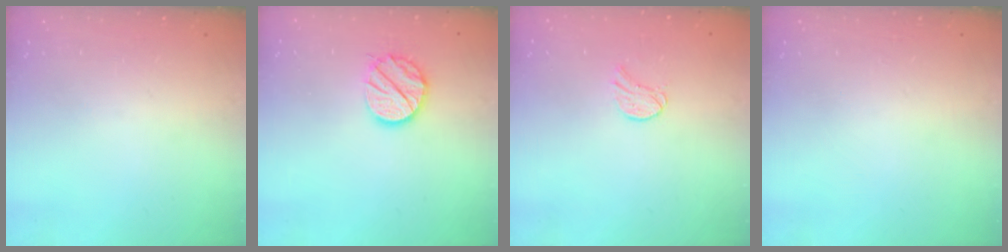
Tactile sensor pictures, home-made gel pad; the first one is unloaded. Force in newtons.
{"total": 11.5, "press": 11.4, "slide": 1.0}
{"total": 6.5, "press": 6.5, "slide": 0.7}
{"total": 0.0}